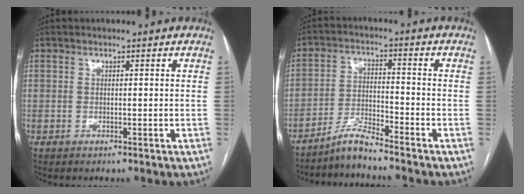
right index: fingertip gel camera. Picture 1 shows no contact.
{"total": 4.8, "force": [-4.6, -0.6, 1.5], "torque": [-0.029, -0.016, -0.090]}